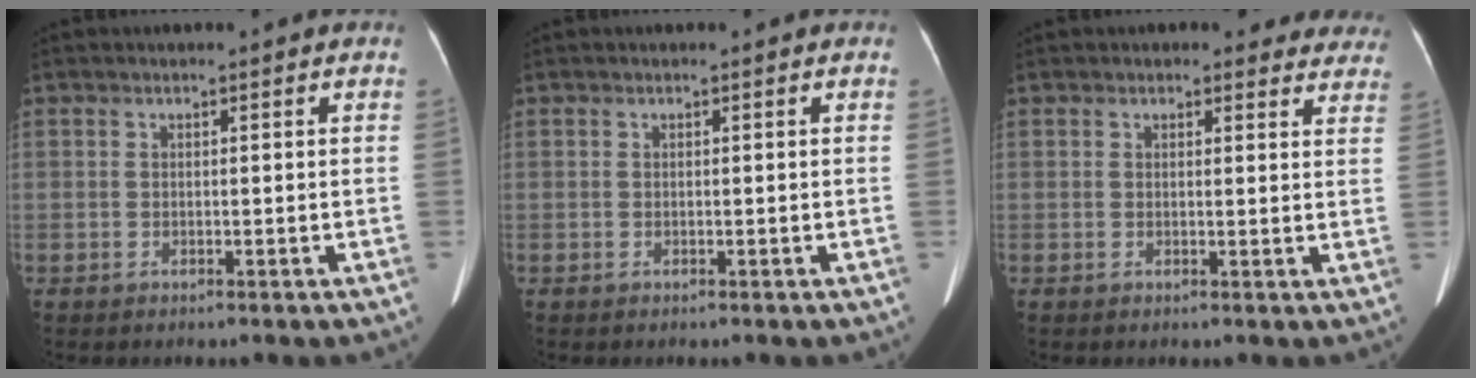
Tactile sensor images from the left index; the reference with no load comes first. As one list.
[{"total": 0.0}, {"total": 8.1, "force": [7.4, 3.0, 1.1], "torque": [0.033, -0.007, 0.051]}]